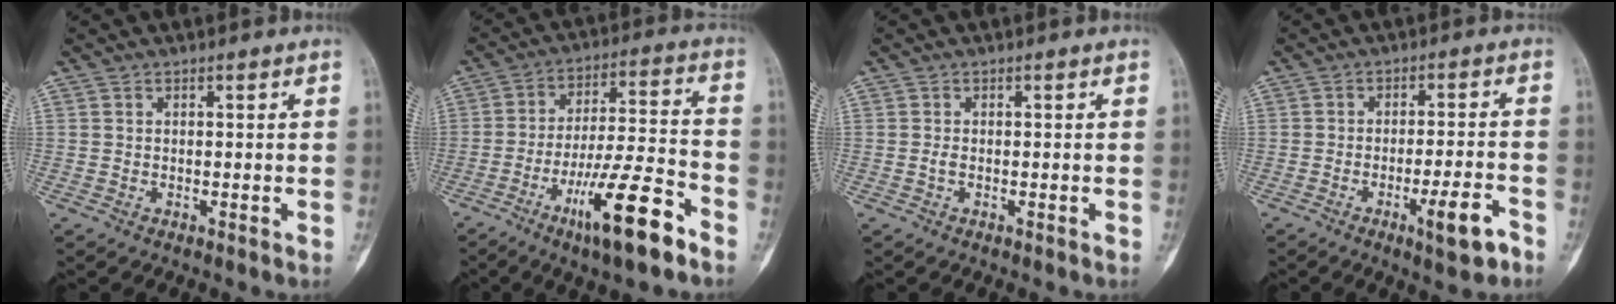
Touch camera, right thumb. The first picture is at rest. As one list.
[{"total": 15.9, "force": [-8.9, 2.9, 12.9], "torque": [-0.226, 0.049, -0.145]}, {"total": 0.7, "force": [-0.2, 0.3, 0.6], "torque": [-0.016, -0.001, -0.004]}, {"total": 7.4, "force": [-3.9, 1.5, 6.1], "torque": [-0.091, 0.021, -0.054]}]